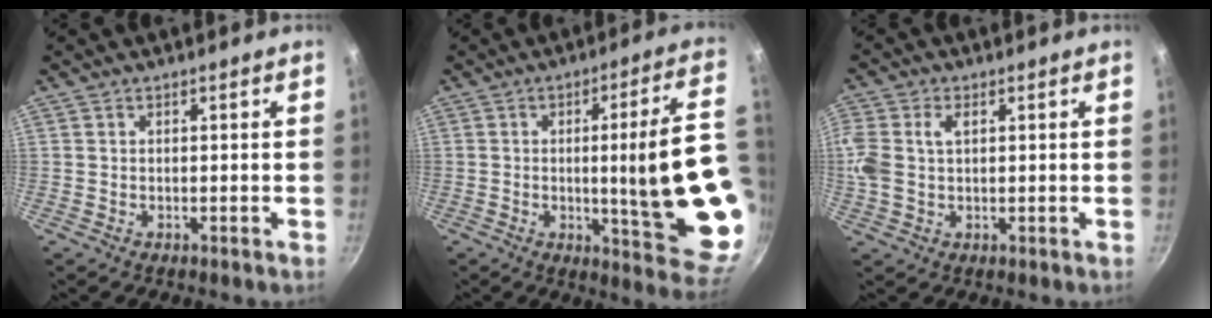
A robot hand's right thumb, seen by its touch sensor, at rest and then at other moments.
{"total": 21.7, "force": [-1.8, 3.6, 21.3], "torque": [-0.272, -0.002, -0.013]}
{"total": 7.6, "force": [1.4, 5.0, 5.6], "torque": [-0.118, 0.014, 0.023]}